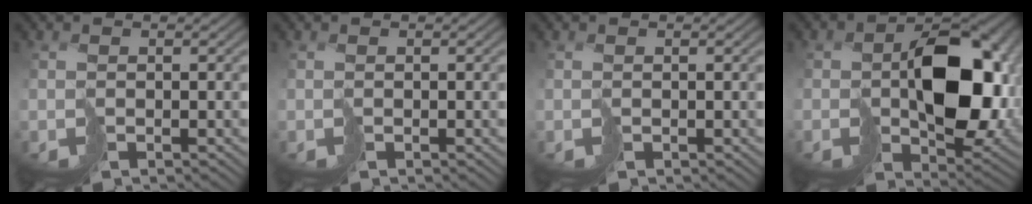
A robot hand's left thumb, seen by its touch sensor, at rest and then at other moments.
{"total": 0.0}
{"total": 0.0}
{"total": 13.0, "force": [1.0, 8.7, 9.6], "torque": [-0.134, -0.010, 0.036]}